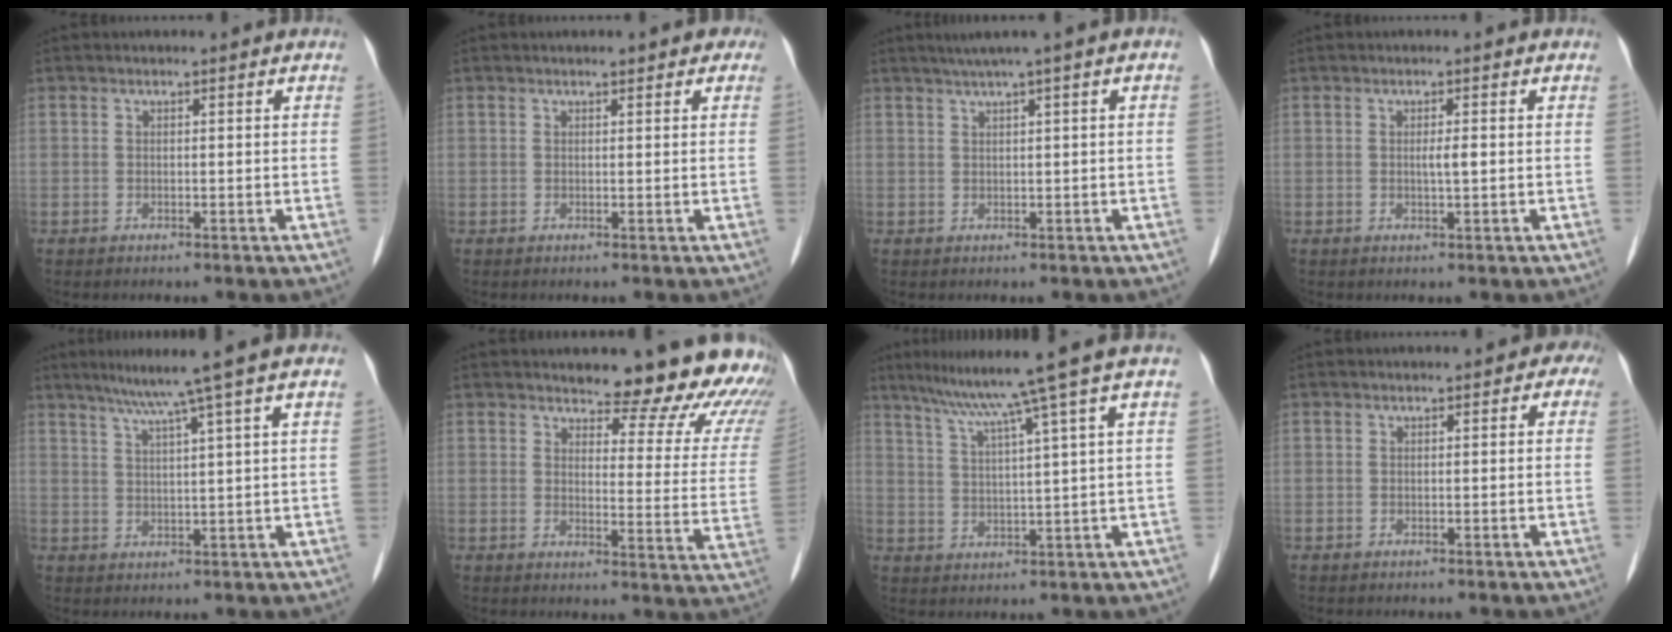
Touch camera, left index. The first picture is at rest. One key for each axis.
{"total": 2.2, "fx": 1.4, "fy": 1.0, "fz": 1.4, "tx": -0.008, "ty": 0.012, "tz": 0.010}
{"total": 3.7, "fx": 1.8, "fy": -0.4, "fz": 3.2, "tx": -0.059, "ty": 0.016, "tz": 0.034}
{"total": 1.4, "fx": 0.0, "fy": 0.0, "fz": 1.4, "tx": -0.030, "ty": -0.001, "tz": 0.003}
{"total": 7.0, "fx": 5.0, "fy": -2.0, "fz": 4.6, "tx": -0.073, "ty": 0.012, "tz": 0.081}
{"total": 18.0, "fx": 16.7, "fy": 3.4, "fz": 5.7, "tx": -0.043, "ty": -0.096, "tz": 0.168}
{"total": 10.2, "fx": 7.2, "fy": -3.0, "fz": 6.5, "tx": -0.105, "ty": 0.001, "tz": 0.111}
{"total": 1.6, "fx": 0.0, "fy": 1.3, "fz": 0.9, "tx": 0.006, "ty": 0.010, "tz": -0.013}